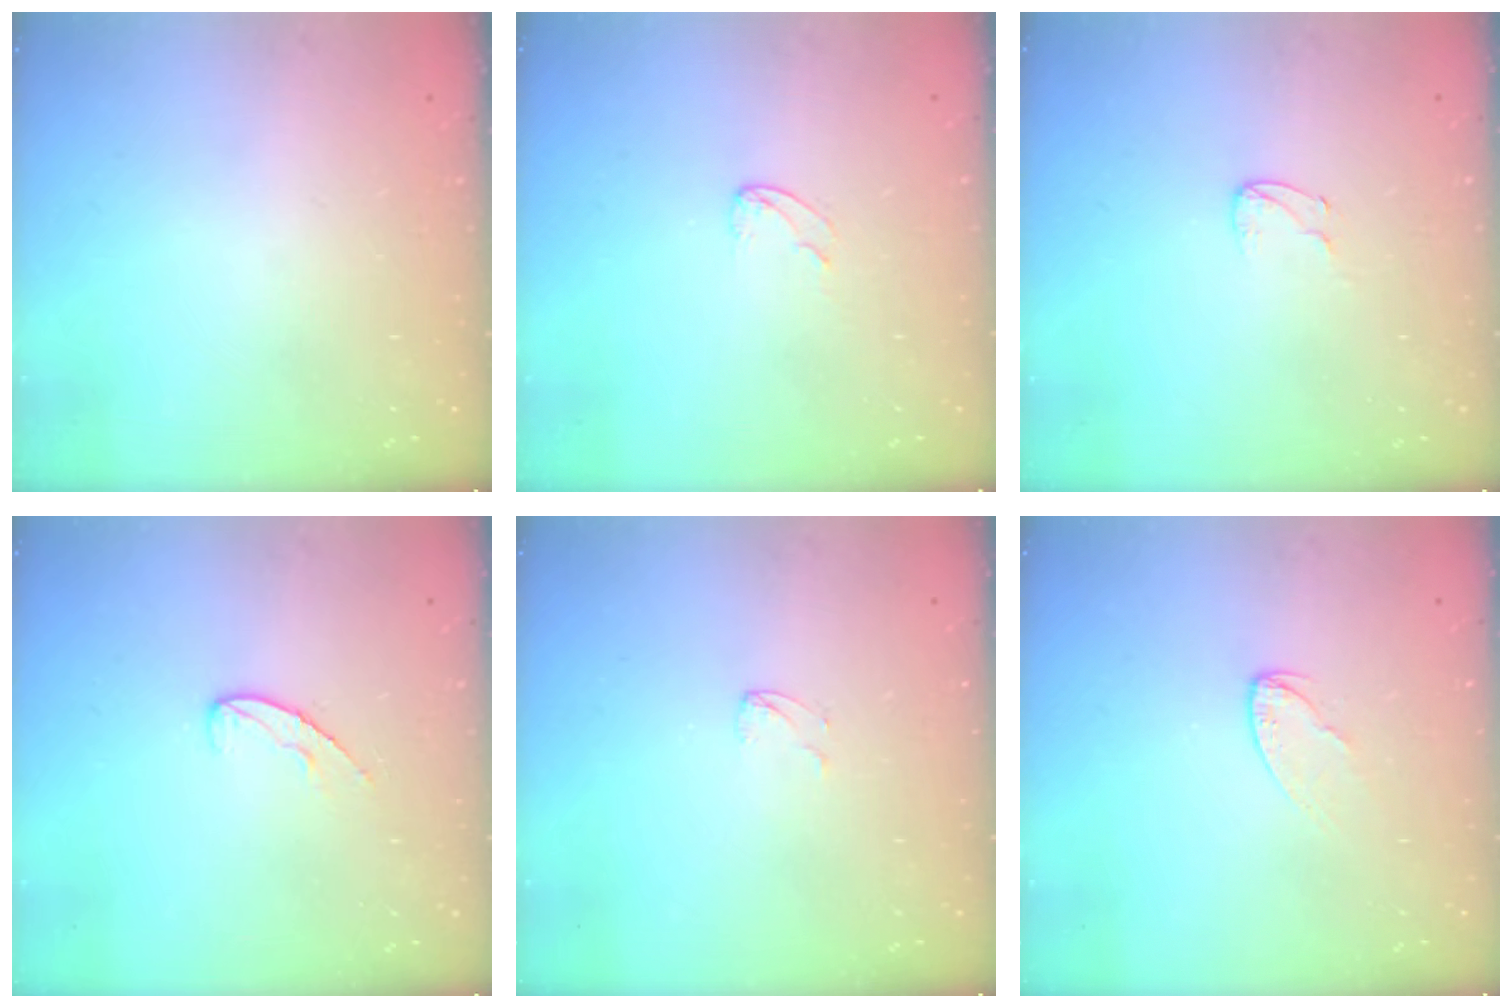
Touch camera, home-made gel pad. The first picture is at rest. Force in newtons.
{"total": 3.8, "press": 3.8, "slide": 0.3}
{"total": 4.2, "press": 4.2, "slide": 0.4}
{"total": 7.2, "press": 7.2, "slide": 0.6}
{"total": 2.9, "press": 2.9, "slide": 0.2}
{"total": 4.4, "press": 4.4, "slide": 0.4}